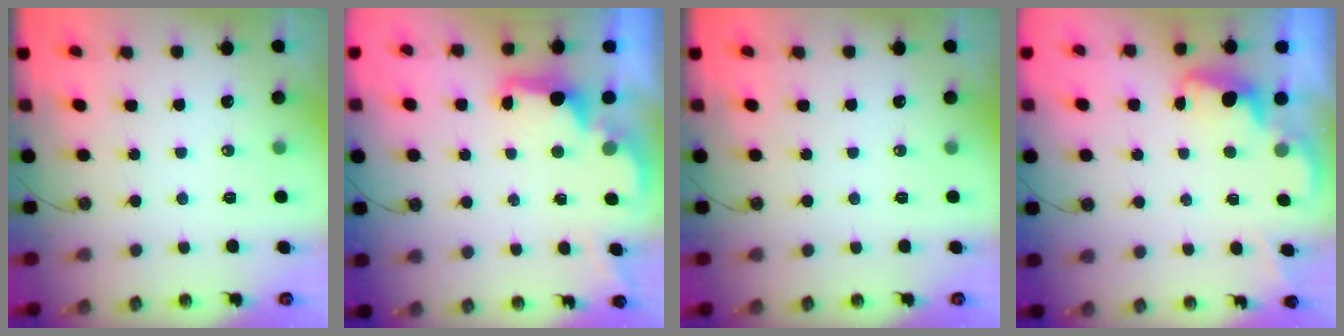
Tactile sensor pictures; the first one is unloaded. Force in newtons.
{"total": 2.4, "press": 2.3, "slide": 0.6}
{"total": 0.0}
{"total": 2.5, "press": 2.4, "slide": 0.7}